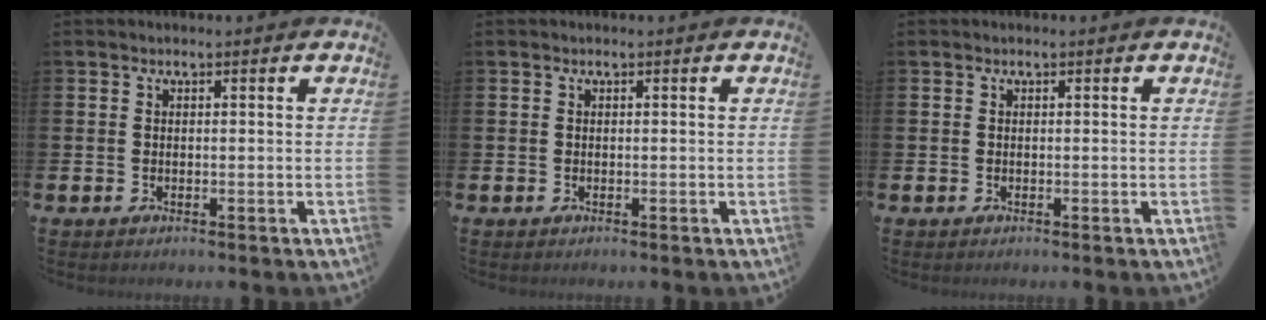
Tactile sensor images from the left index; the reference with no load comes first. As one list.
[{"total": 0.0}, {"total": 0.0}]